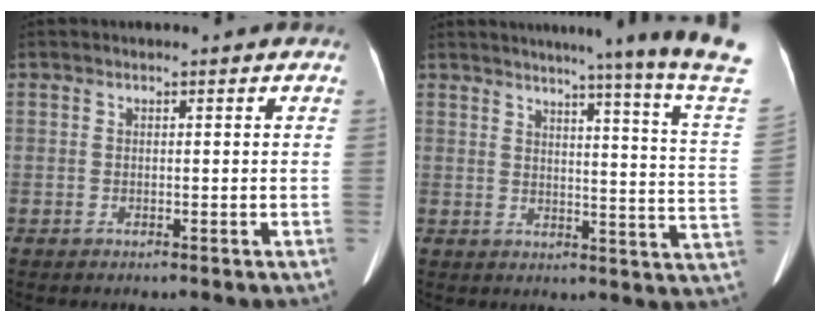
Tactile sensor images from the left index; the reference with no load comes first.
{"total": 20.0, "force": [16.8, -3.8, 10.3], "torque": [-0.150, -0.114, 0.189]}